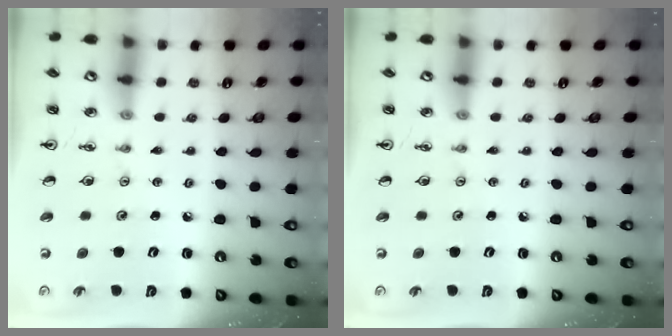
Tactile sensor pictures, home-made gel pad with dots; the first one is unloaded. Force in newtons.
{"total": 0.0}